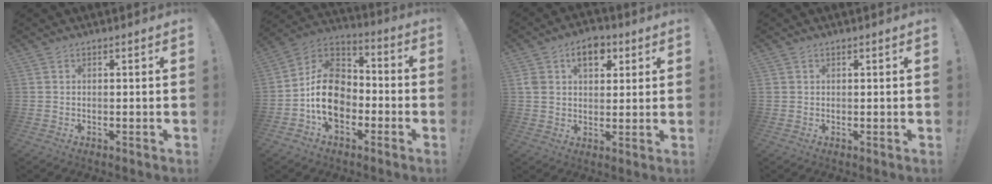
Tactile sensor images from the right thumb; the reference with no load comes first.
{"total": 16.8, "force": [-4.0, 12.5, 10.4], "torque": [-0.166, 0.033, -0.064]}
{"total": 8.9, "force": [3.6, 6.4, 5.1], "torque": [-0.078, 0.004, 0.066]}
{"total": 0.8, "force": [0.3, 0.8, 0.1], "torque": [-0.008, 0.005, 0.007]}